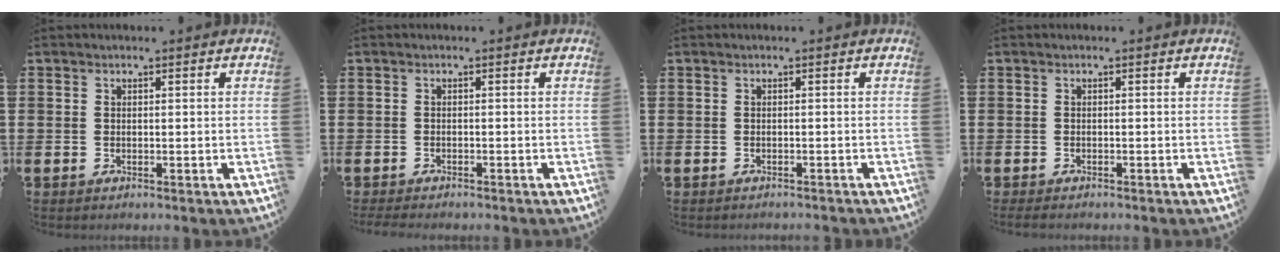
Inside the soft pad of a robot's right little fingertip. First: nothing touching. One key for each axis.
{"total": 0.8, "fx": -0.7, "fy": 0.1, "fz": 0.1, "tx": -0.005, "ty": -0.002, "tz": -0.015}
{"total": 0.0}
{"total": 0.6, "fx": -0.5, "fy": 0.1, "fz": 0.3, "tx": -0.007, "ty": 0.000, "tz": -0.011}